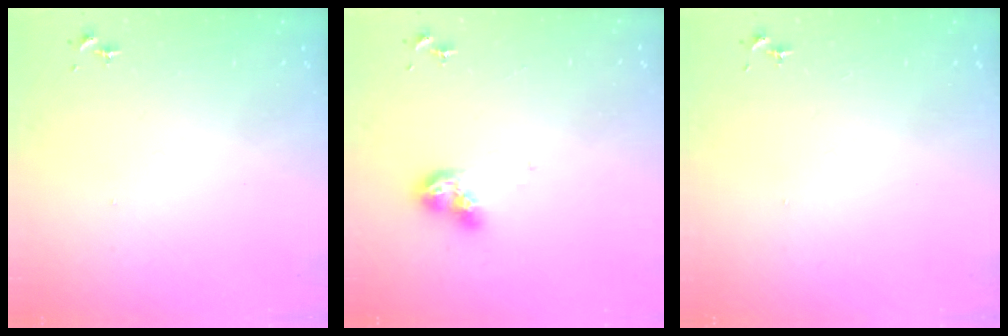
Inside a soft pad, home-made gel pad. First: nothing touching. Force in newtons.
{"total": 9.4, "press": 9.3, "slide": 0.9}
{"total": 0.0}